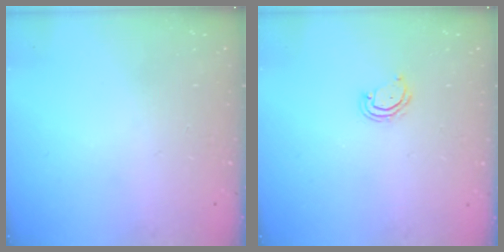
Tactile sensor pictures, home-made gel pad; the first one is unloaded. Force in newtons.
{"total": 4.2, "press": 4.1, "slide": 0.4}